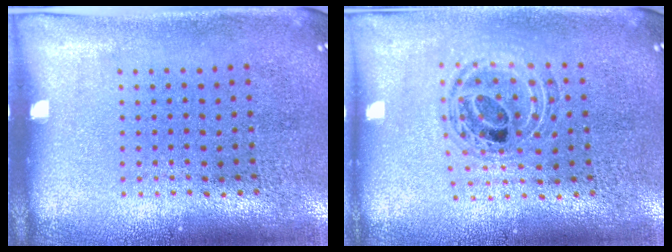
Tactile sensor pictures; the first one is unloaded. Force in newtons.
{"total": 0.5, "press": 0.5, "slide": 0.1}